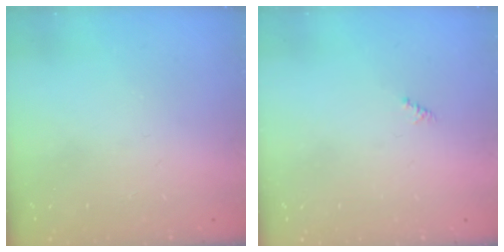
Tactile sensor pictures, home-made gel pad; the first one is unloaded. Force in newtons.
{"total": 0.0}